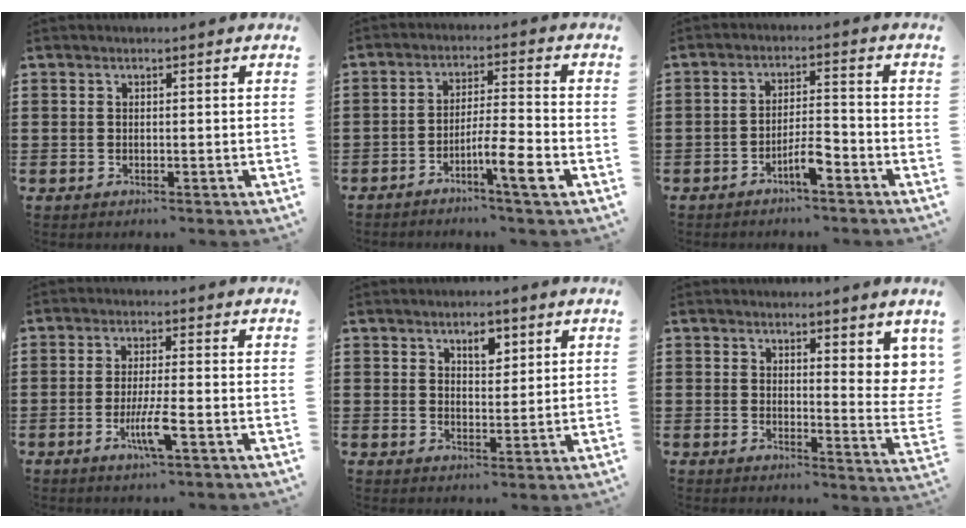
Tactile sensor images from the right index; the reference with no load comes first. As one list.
[{"total": 6.7, "force": [-3.9, 0.4, 5.4], "torque": [-0.093, -0.001, -0.069]}, {"total": 4.8, "force": [-3.1, 1.1, 3.5], "torque": [-0.073, 0.004, -0.061]}, {"total": 5.3, "force": [-2.3, 0.3, 4.8], "torque": [-0.091, -0.014, -0.042]}, {"total": 3.5, "force": [2.2, 1.8, 2.1], "torque": [-0.023, -0.002, 0.033]}, {"total": 3.6, "force": [2.9, 0.8, 1.9], "torque": [-0.034, -0.013, 0.049]}]